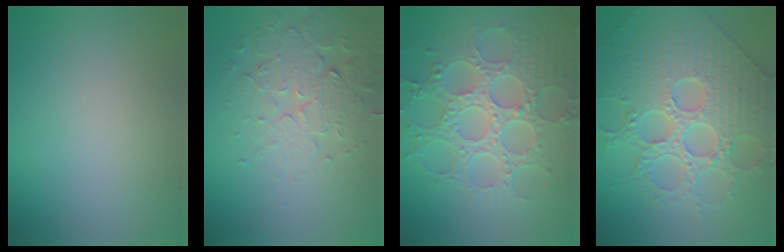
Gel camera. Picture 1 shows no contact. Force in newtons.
{"total": 4.4, "press": 4.1, "slide": 1.7}
{"total": 8.7, "press": 6.5, "slide": 5.8}
{"total": 7.1, "press": 6.3, "slide": 3.3}